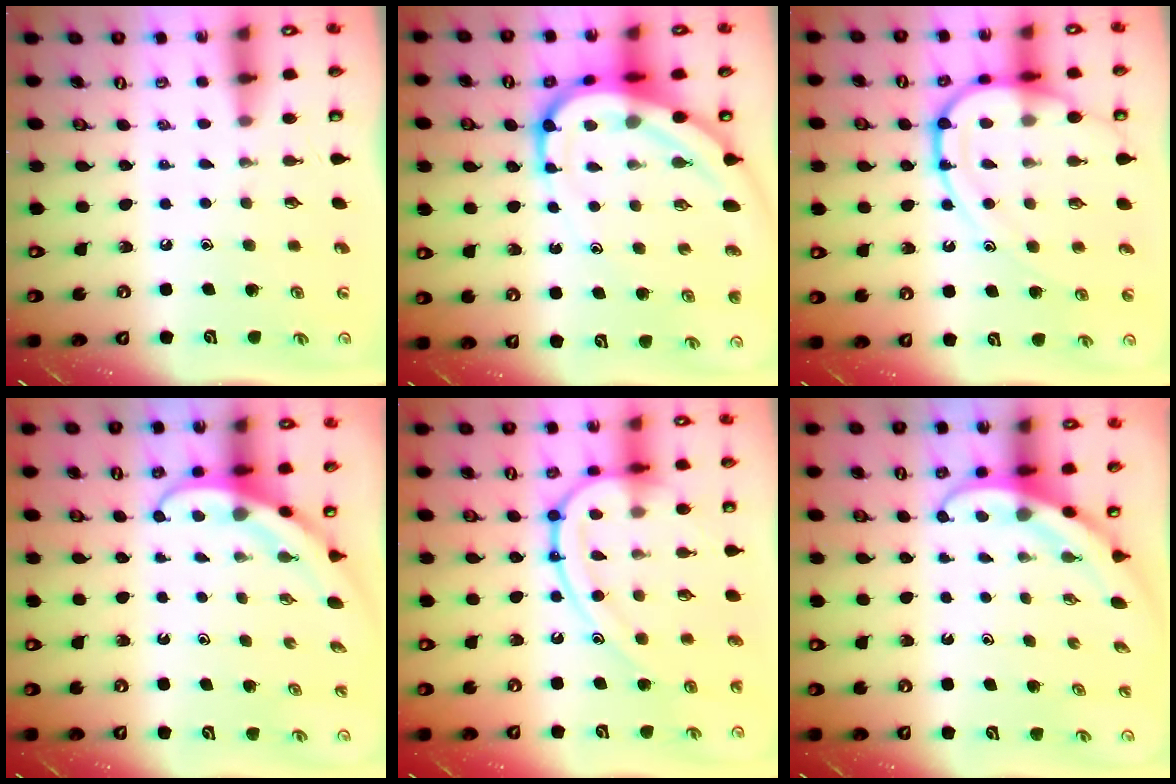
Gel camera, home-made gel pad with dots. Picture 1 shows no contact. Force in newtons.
{"total": 14.4, "press": 14.3, "slide": 1.5}
{"total": 13.5, "press": 13.4, "slide": 1.2}
{"total": 3.9, "press": 3.9, "slide": 0.2}
{"total": 16.4, "press": 16.3, "slide": 1.6}
{"total": 3.8, "press": 3.8, "slide": 0.3}